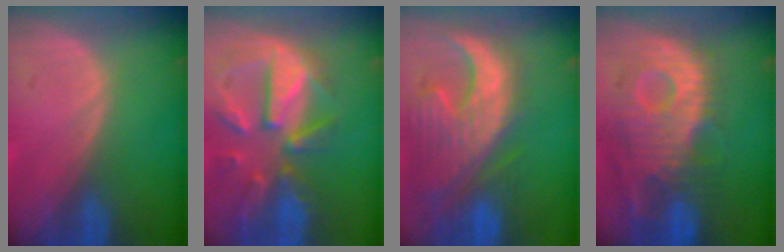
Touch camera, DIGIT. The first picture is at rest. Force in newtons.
{"total": 11.7, "press": 10.2, "slide": 5.7}
{"total": 13.2, "press": 11.3, "slide": 6.8}
{"total": 11.8, "press": 10.6, "slide": 5.1}